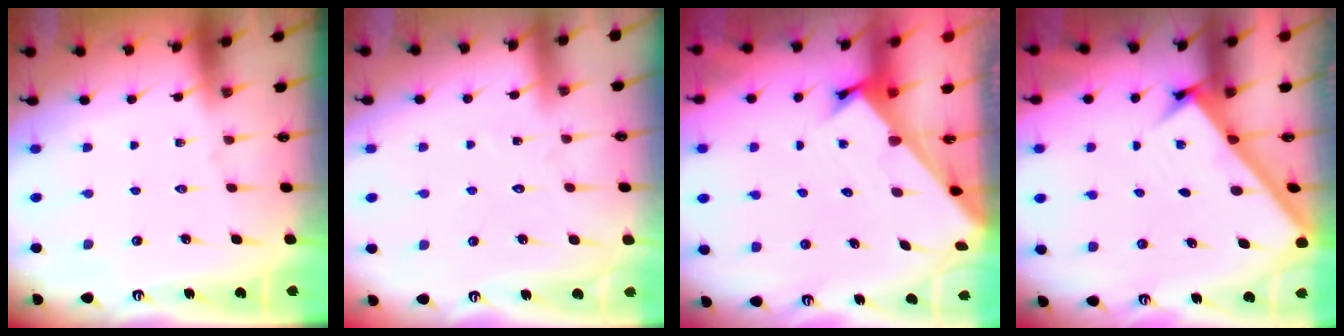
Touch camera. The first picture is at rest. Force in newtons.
{"total": 4.6, "press": 4.6, "slide": 0.3}
{"total": 3.5, "press": 3.5, "slide": 0.4}
{"total": 2.9, "press": 2.9, "slide": 0.4}